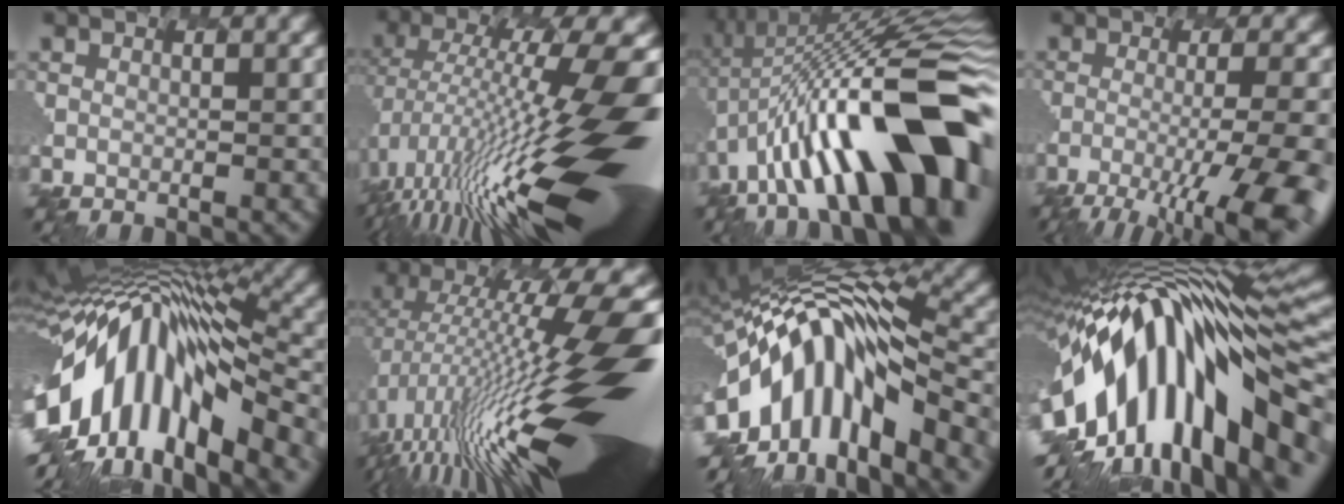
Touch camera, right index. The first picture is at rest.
{"total": 14.6, "force": [-2.7, 3.2, 14.0], "torque": [-0.264, 0.020, -0.052]}
{"total": 15.0, "force": [-2.4, 5.3, 13.8], "torque": [-0.218, 0.047, -0.054]}
{"total": 9.4, "force": [-5.7, 1.7, 7.3], "torque": [-0.127, -0.009, -0.086]}
{"total": 12.8, "force": [-4.0, 5.7, 10.7], "torque": [-0.202, 0.020, -0.086]}
{"total": 16.5, "force": [-1.9, 3.0, 16.1], "torque": [-0.286, 0.024, -0.049]}
{"total": 9.6, "force": [-5.1, 3.7, 7.2], "torque": [-0.133, 0.006, -0.087]}
{"total": 13.2, "force": [-4.8, 6.8, 10.3], "torque": [-0.178, 0.026, -0.095]}